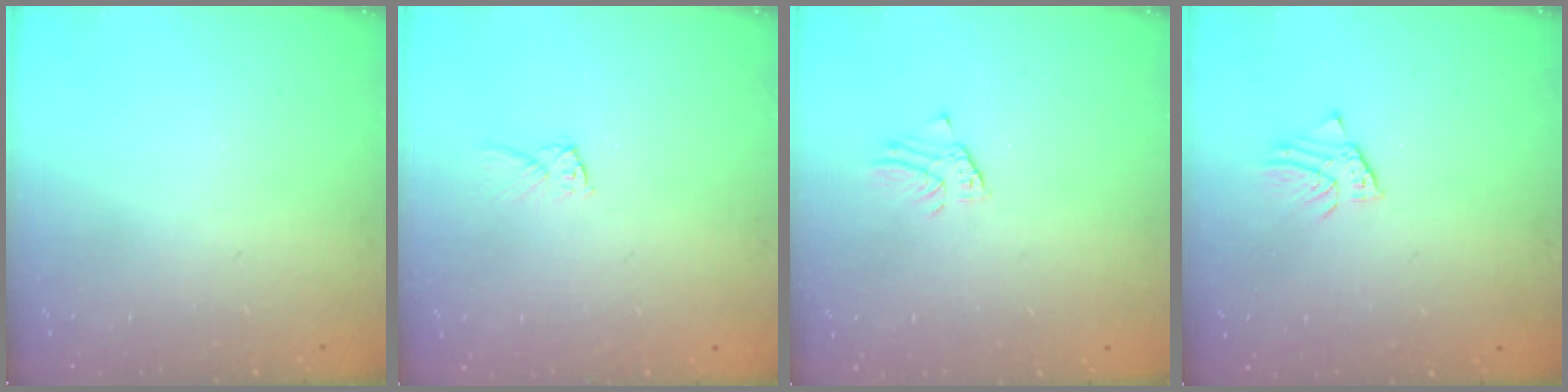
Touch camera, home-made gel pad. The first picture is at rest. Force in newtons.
{"total": 4.7, "press": 4.7, "slide": 0.1}
{"total": 1.2, "press": 1.2, "slide": 0.2}
{"total": 1.1, "press": 1.1, "slide": 0.0}